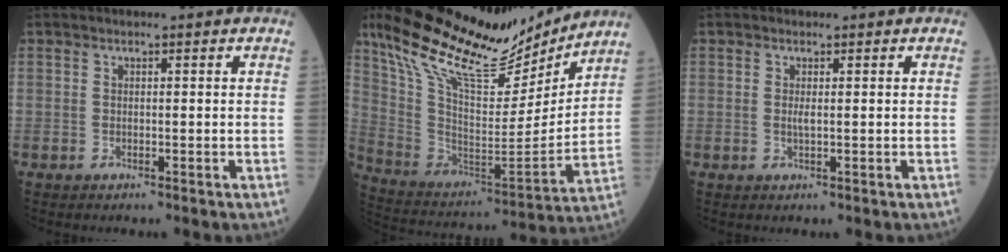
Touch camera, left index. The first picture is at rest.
{"total": 23.0, "force": [18.6, 5.4, 12.4], "torque": [-0.231, -0.008, 0.319]}
{"total": 0.7, "force": [-0.1, 0.1, 0.7], "torque": [-0.020, -0.007, 0.000]}